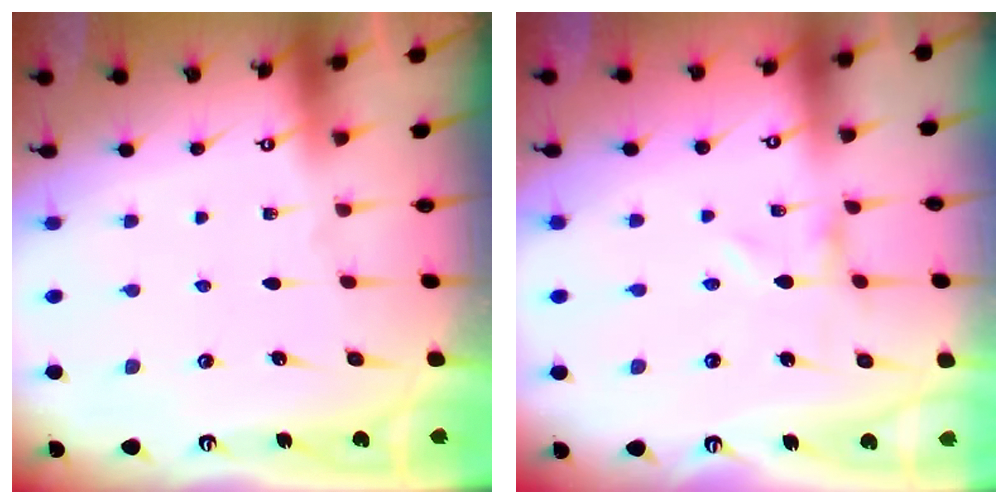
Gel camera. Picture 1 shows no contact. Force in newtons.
{"total": 0.0}